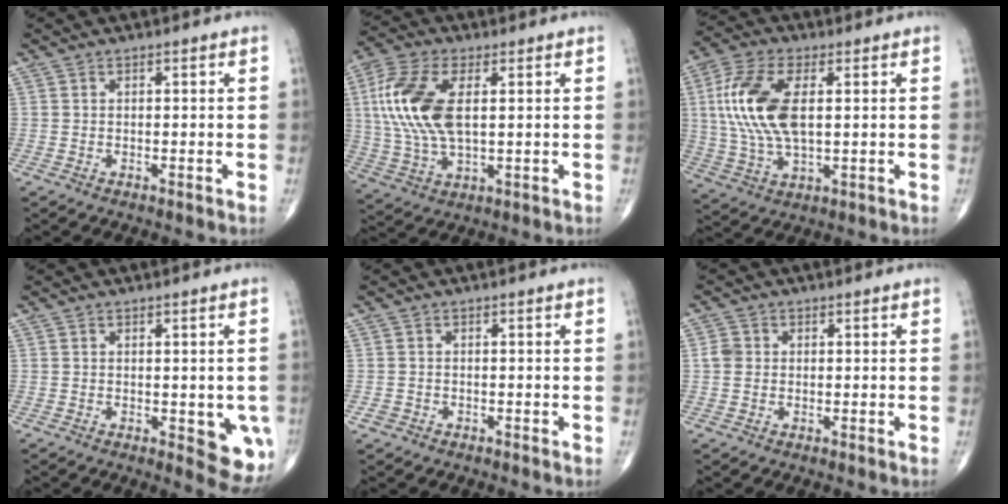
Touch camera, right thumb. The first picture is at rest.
{"total": 15.0, "force": [2.5, 7.4, 12.8], "torque": [-0.289, 0.001, 0.050]}
{"total": 14.8, "force": [2.2, 7.1, 12.7], "torque": [-0.280, 0.001, 0.043]}
{"total": 7.1, "force": [-1.6, 3.1, 6.2], "torque": [-0.045, -0.010, -0.016]}
{"total": 1.4, "force": [-0.7, 1.2, 0.3], "torque": [-0.007, 0.004, -0.014]}
{"total": 2.6, "force": [0.0, 2.2, 1.2], "torque": [-0.021, 0.007, -0.003]}